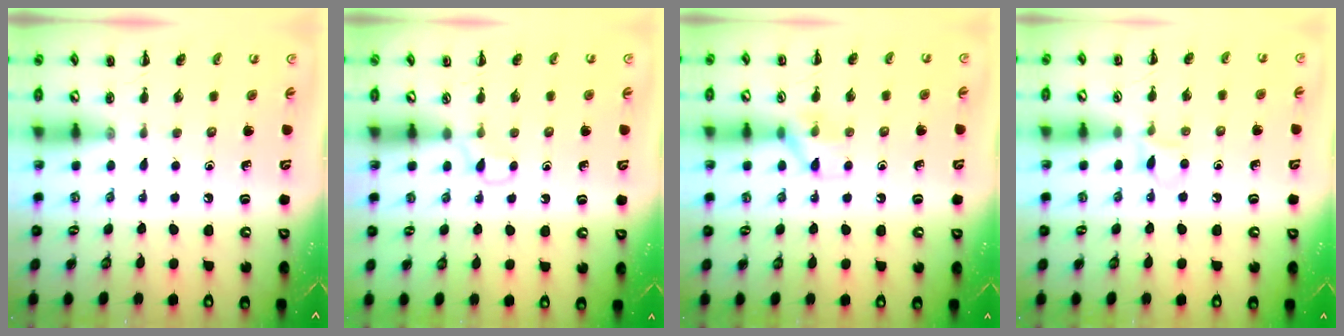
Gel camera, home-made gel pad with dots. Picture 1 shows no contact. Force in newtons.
{"total": 3.1, "press": 2.9, "slide": 1.1}
{"total": 6.9, "press": 6.8, "slide": 0.9}
{"total": 3.9, "press": 3.7, "slide": 1.3}